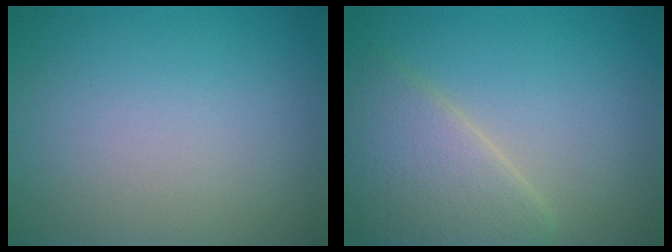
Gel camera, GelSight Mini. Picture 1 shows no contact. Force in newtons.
{"total": 4.9, "press": 4.9, "slide": 0.3}